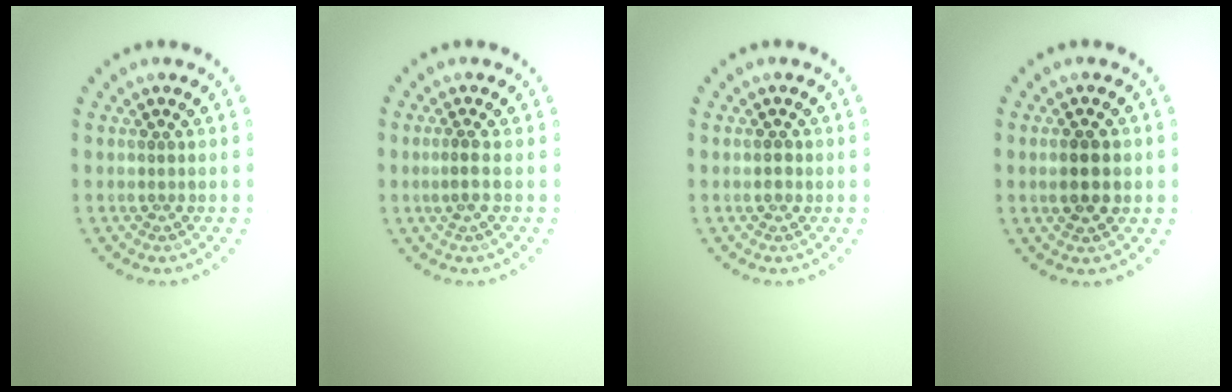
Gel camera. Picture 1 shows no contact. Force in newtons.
{"total": 1.1, "press": 0.9, "slide": 0.6}
{"total": 1.0, "press": 1.0, "slide": 0.1}
{"total": 3.2, "press": 3.2, "slide": 0.1}